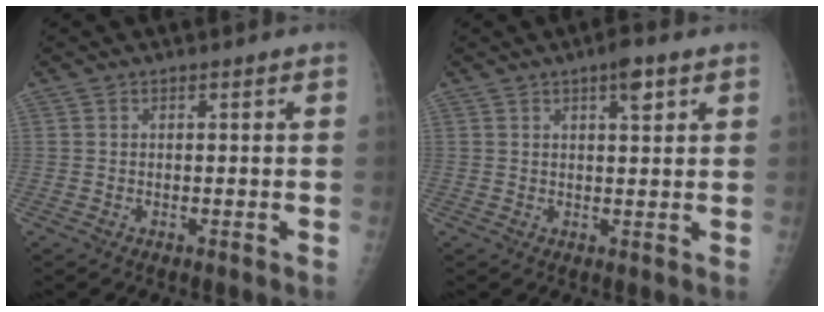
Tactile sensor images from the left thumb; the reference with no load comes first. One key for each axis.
{"total": 3.7, "fx": 2.1, "fy": 1.2, "fz": 2.8, "tx": -0.032, "ty": -0.008, "tz": 0.028}